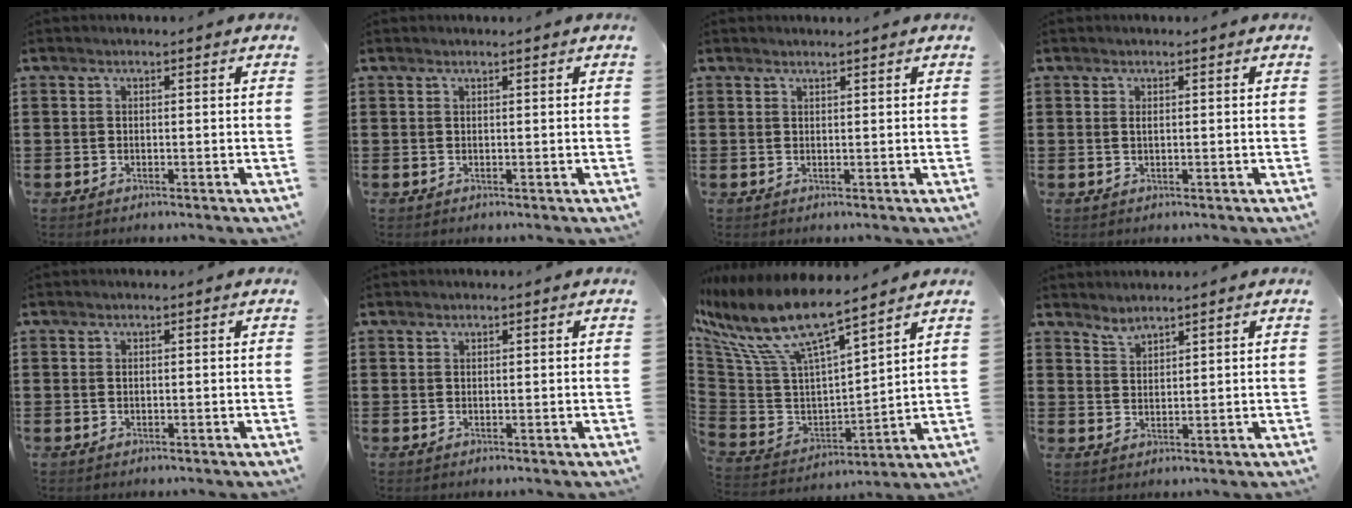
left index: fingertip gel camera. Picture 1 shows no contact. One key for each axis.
{"total": 0.0}
{"total": 0.9, "fx": 0.8, "fy": -0.1, "fz": 0.3, "tx": -0.007, "ty": -0.003, "tz": 0.017}
{"total": 0.7, "fx": 0.2, "fy": 0.3, "fz": 0.6, "tx": -0.014, "ty": 0.001, "tz": 0.003}
{"total": 0.0}
{"total": 0.6, "fx": 0.5, "fy": 0.2, "fz": 0.2, "tx": -0.005, "ty": 0.000, "tz": 0.011}
{"total": 11.0, "fx": 7.4, "fy": 2.9, "fz": 7.6, "tx": -0.193, "ty": -0.056, "tz": 0.121}
{"total": 2.1, "fx": 2.0, "fy": 0.2, "fz": 0.2, "tx": -0.008, "ty": -0.005, "tz": 0.040}